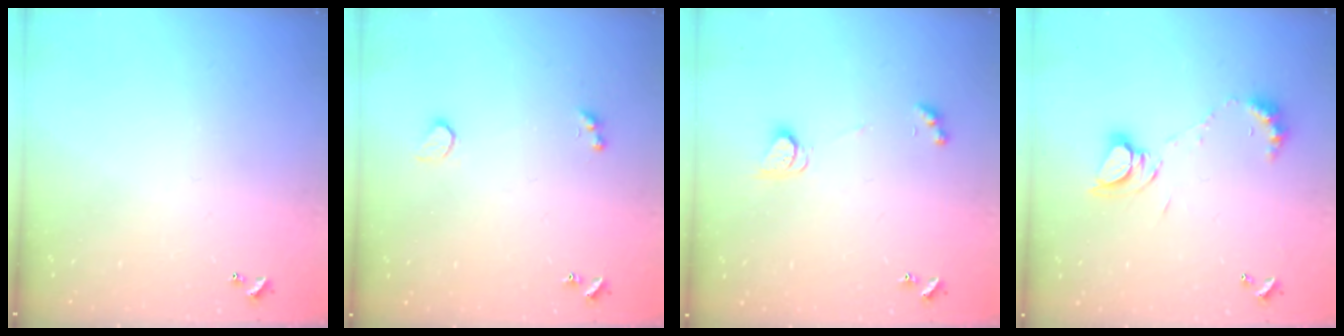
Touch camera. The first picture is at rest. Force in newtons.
{"total": 2.6, "press": 2.2, "slide": 1.2}
{"total": 2.5, "press": 2.4, "slide": 0.3}
{"total": 8.3, "press": 8.2, "slide": 1.0}